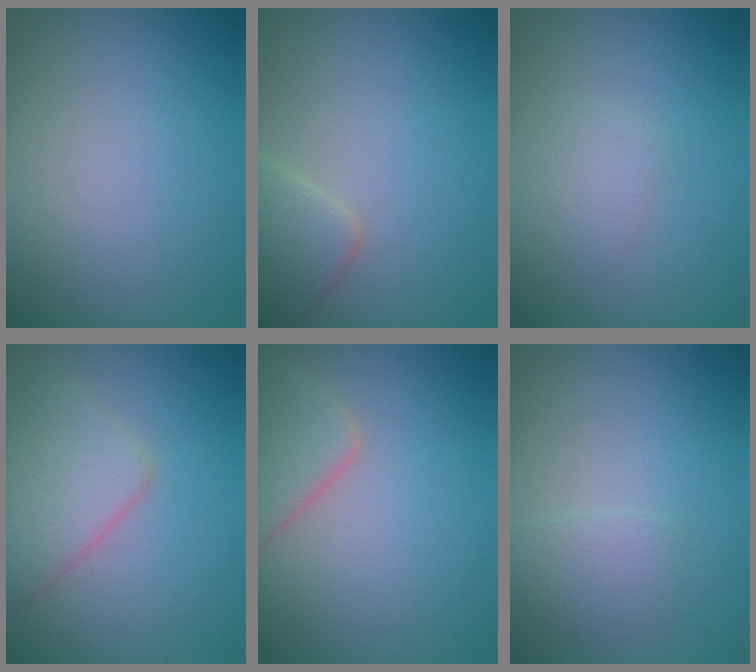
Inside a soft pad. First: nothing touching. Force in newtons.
{"total": 2.9, "press": 2.9, "slide": 0.1}
{"total": 1.4, "press": 1.4, "slide": 0.1}
{"total": 4.3, "press": 4.3, "slide": 0.1}
{"total": 4.1, "press": 4.1, "slide": 0.1}
{"total": 1.6, "press": 1.6, "slide": 0.0}